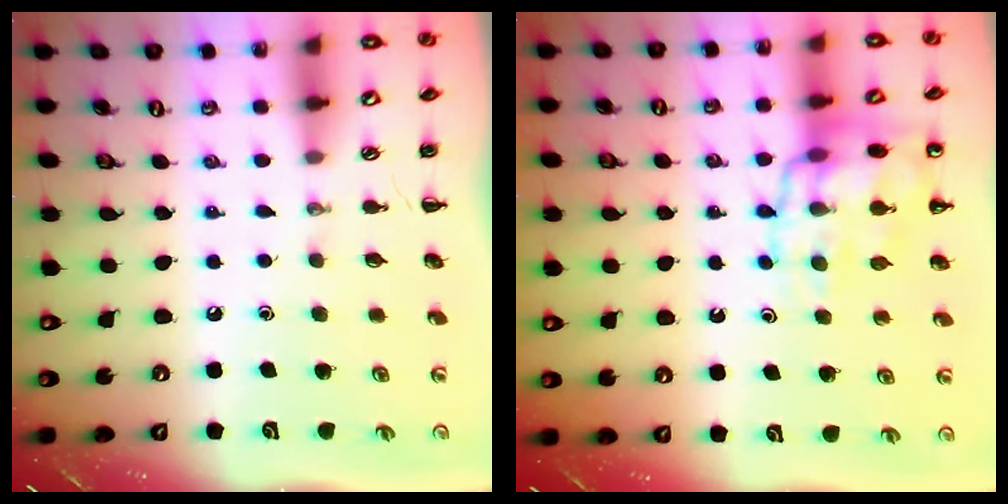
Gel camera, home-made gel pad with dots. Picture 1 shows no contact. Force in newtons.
{"total": 13.6, "press": 13.5, "slide": 1.8}